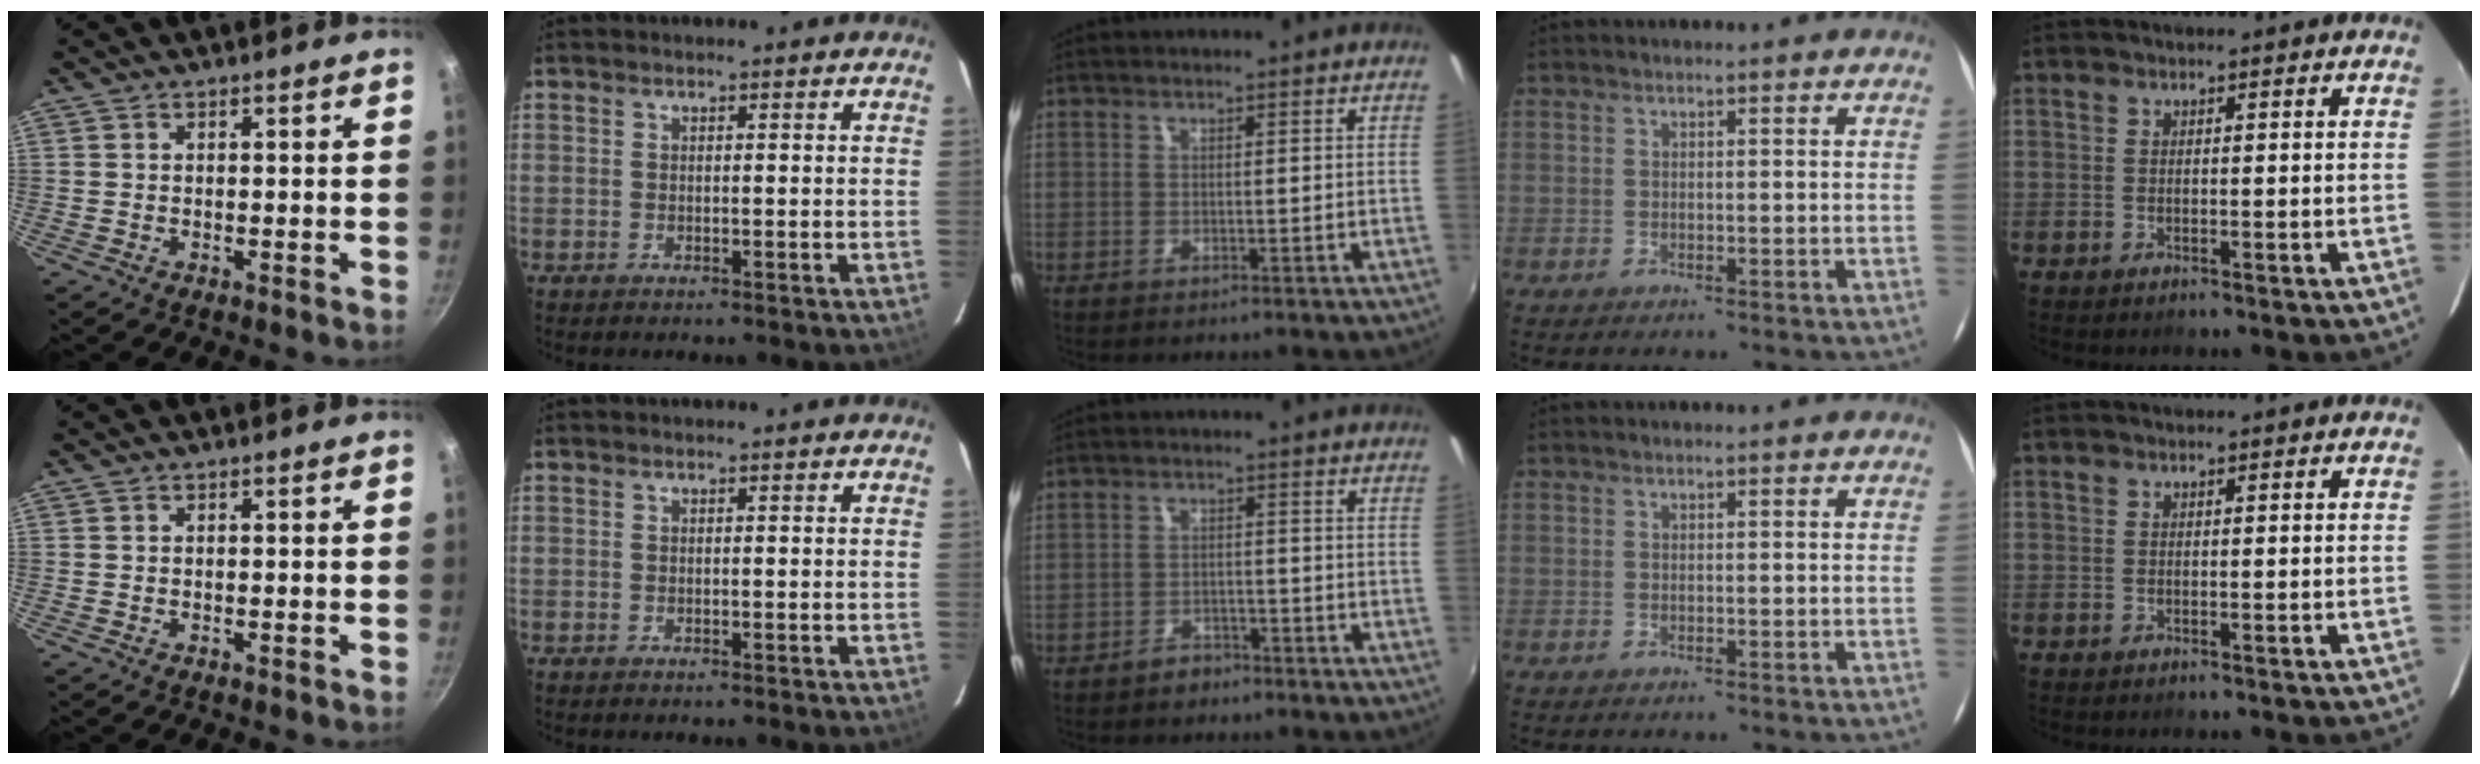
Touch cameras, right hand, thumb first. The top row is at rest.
{"middle": {"total": 3.2, "force": [-2.6, 1.6, 0.6], "torque": [-0.018, 0.010, -0.038]}}